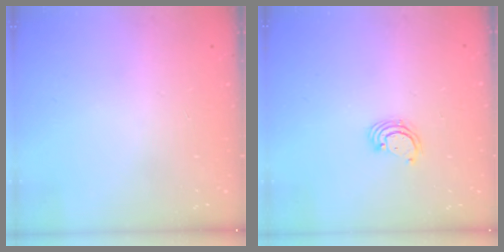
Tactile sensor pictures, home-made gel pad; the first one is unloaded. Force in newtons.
{"total": 3.1, "press": 3.1, "slide": 0.3}